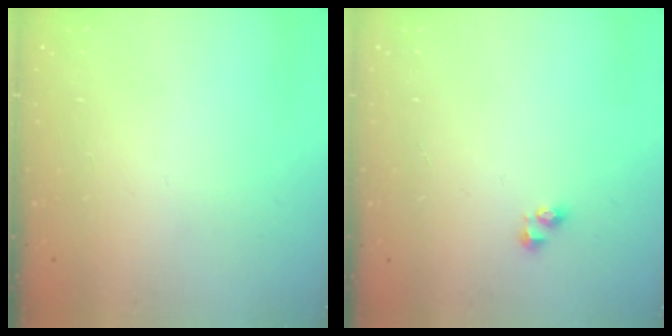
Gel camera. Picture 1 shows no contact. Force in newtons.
{"total": 2.5, "press": 2.5, "slide": 0.2}